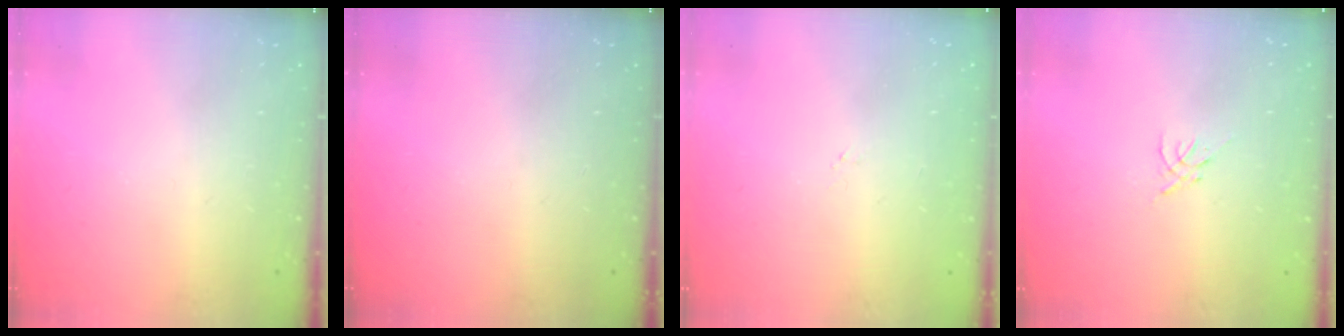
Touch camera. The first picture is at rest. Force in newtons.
{"total": 0.0}
{"total": 0.0}
{"total": 0.0}